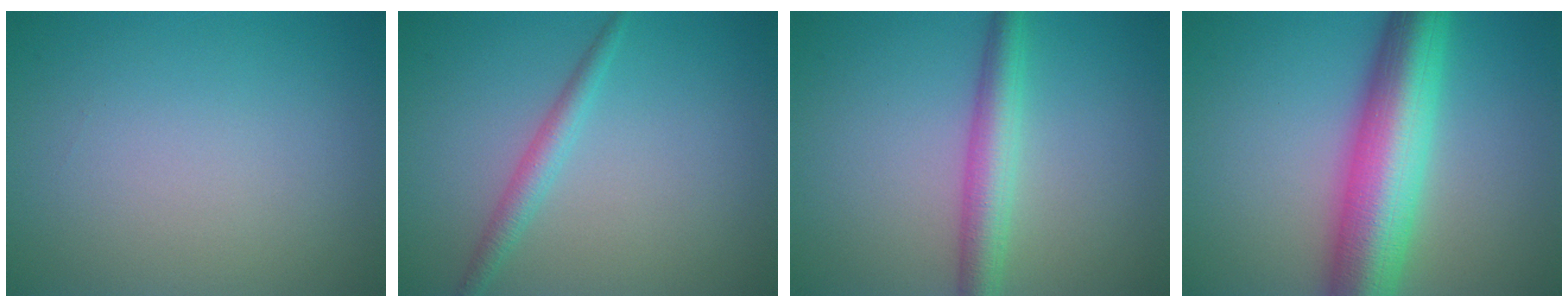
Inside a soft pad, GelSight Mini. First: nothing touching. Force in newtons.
{"total": 2.0, "press": 2.0, "slide": 0.1}
{"total": 3.8, "press": 3.8, "slide": 0.1}
{"total": 10.3, "press": 10.3, "slide": 0.3}